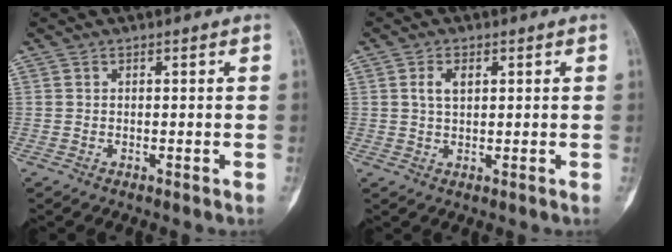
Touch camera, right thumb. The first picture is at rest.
{"total": 3.1, "force": [1.0, 1.6, 2.5], "torque": [-0.048, 0.003, 0.020]}